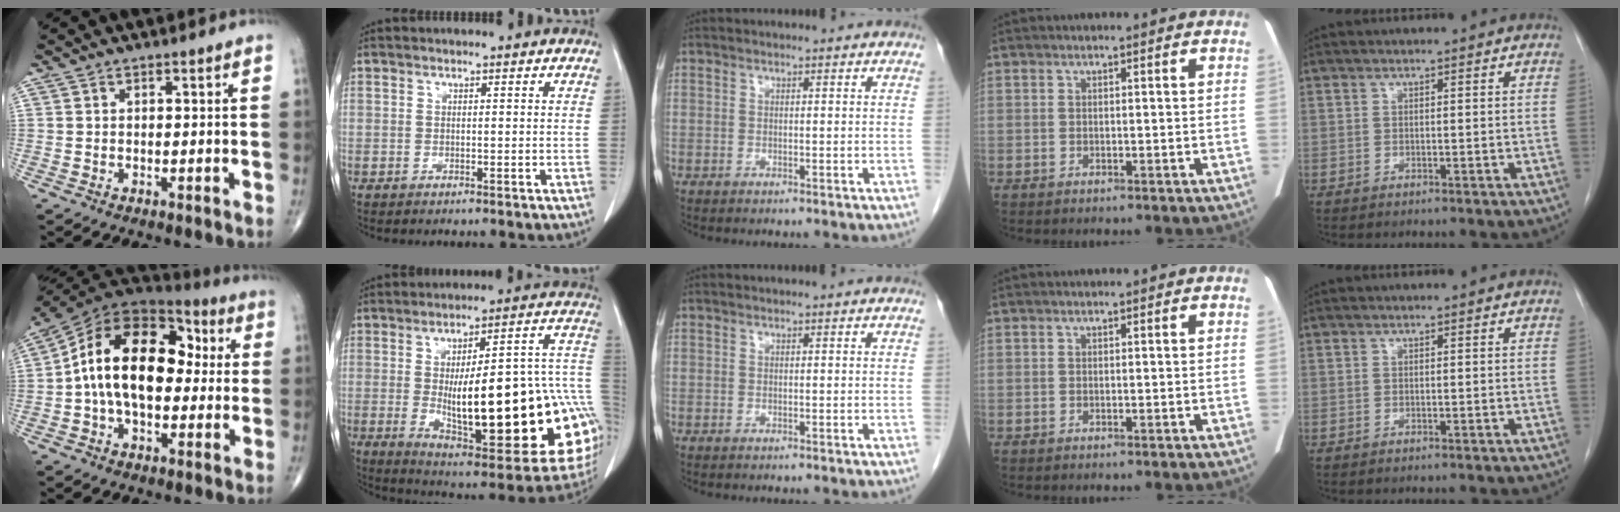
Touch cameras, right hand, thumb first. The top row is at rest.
{"thumb": {"total": 20.0, "force": [1.2, 12.0, 16.0], "torque": [-0.251, 0.041, 0.011]}, "index": {"total": 31.6, "force": [-4.3, 8.1, 30.2], "torque": [-0.329, 0.016, -0.044]}}